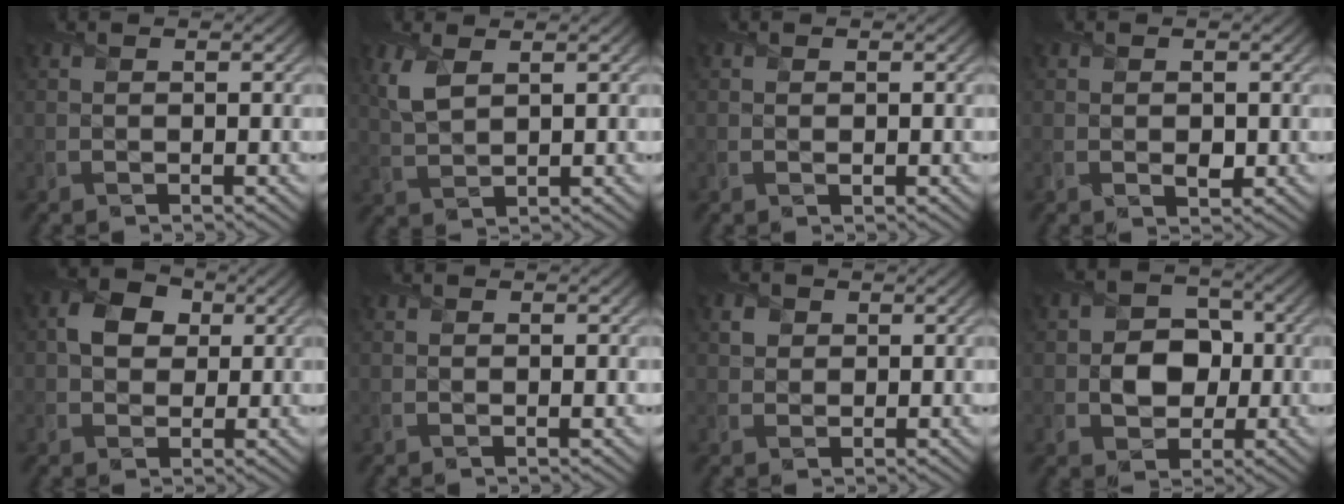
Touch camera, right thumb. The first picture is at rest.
{"total": 4.0, "force": [1.9, 1.7, 3.0], "torque": [-0.085, 0.005, 0.044]}
{"total": 0.0}
{"total": 1.2, "force": [-0.1, 0.9, 0.8], "torque": [-0.016, -0.003, 0.000]}
{"total": 4.5, "force": [1.0, 3.6, 2.5], "torque": [-0.051, 0.010, 0.012]}
{"total": 0.0}
{"total": 1.6, "force": [0.8, 1.3, 0.3], "torque": [-0.010, 0.000, 0.013]}
{"total": 5.5, "force": [-0.6, 4.6, 3.0], "torque": [-0.052, -0.003, -0.022]}